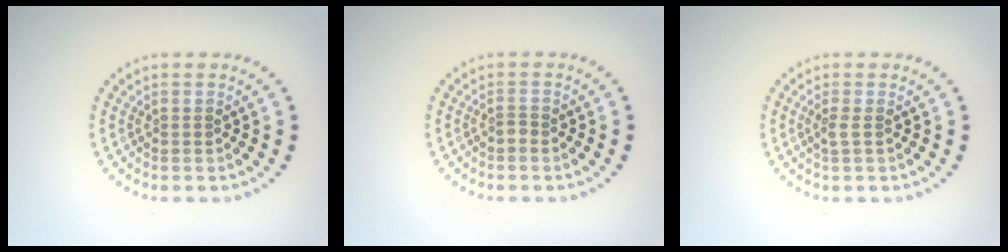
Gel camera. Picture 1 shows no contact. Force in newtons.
{"total": 0.9, "press": 0.6, "slide": 0.6}
{"total": 0.9, "press": 0.6, "slide": 0.7}